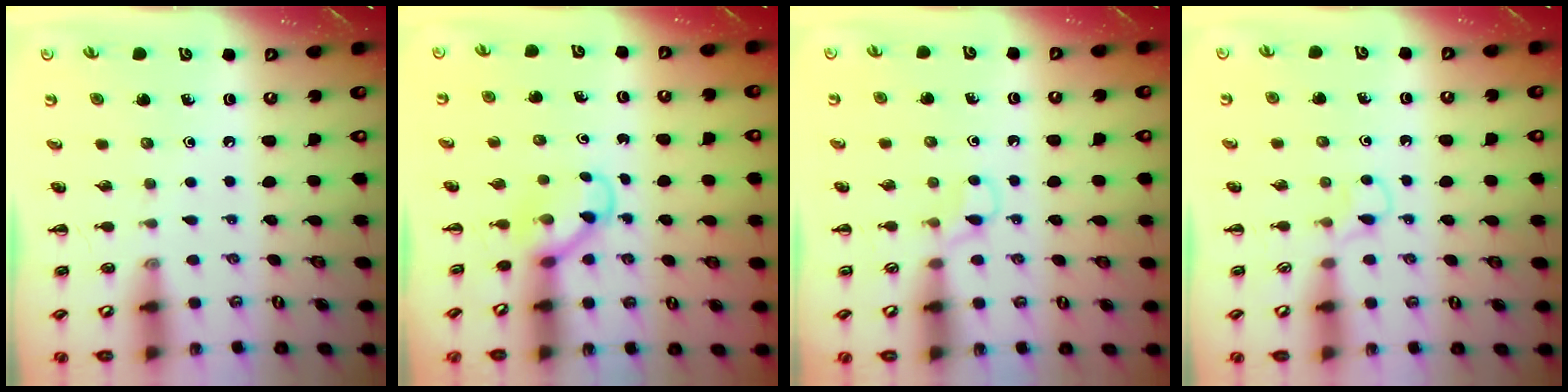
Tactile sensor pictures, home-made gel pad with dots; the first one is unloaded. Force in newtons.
{"total": 3.7, "press": 3.6, "slide": 1.1}
{"total": 4.7, "press": 4.5, "slide": 1.5}
{"total": 3.1, "press": 2.9, "slide": 1.2}